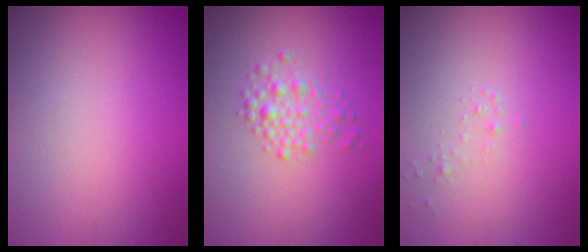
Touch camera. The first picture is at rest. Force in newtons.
{"total": 2.4, "press": 2.4, "slide": 0.0}
{"total": 0.6, "press": 0.6, "slide": 0.0}